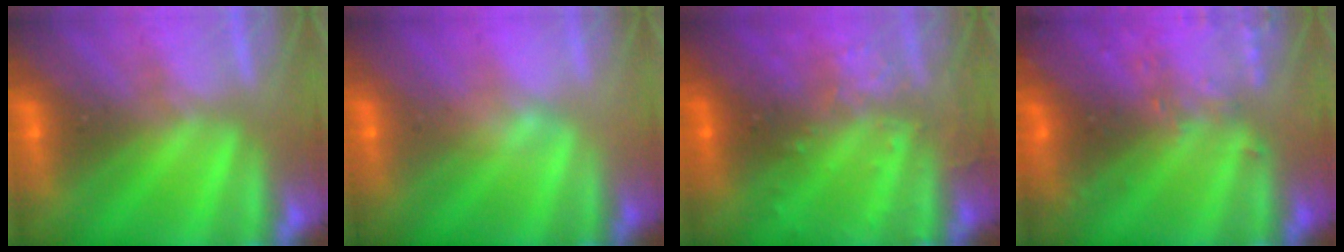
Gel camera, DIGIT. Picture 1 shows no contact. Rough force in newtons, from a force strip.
{"total": 2.4}
{"total": 3.1}
{"total": 3.0}